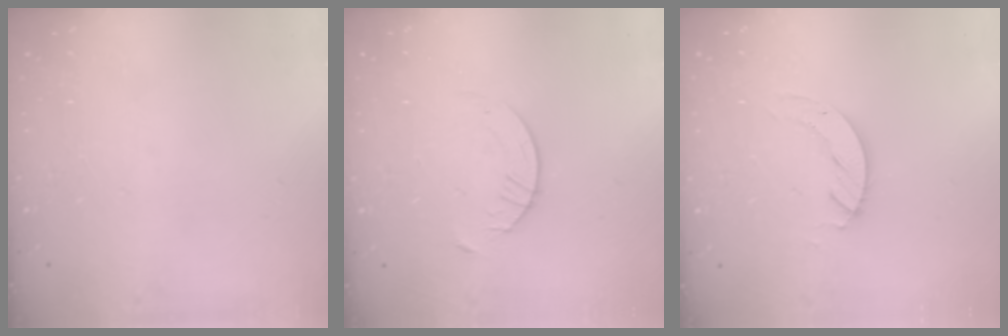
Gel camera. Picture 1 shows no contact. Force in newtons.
{"total": 4.1, "press": 4.1, "slide": 0.4}
{"total": 4.1, "press": 4.1, "slide": 0.3}